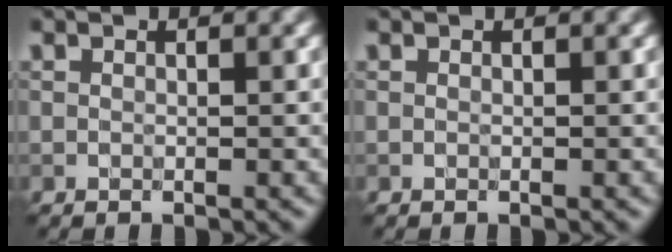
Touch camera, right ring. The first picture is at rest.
{"total": 0.0}